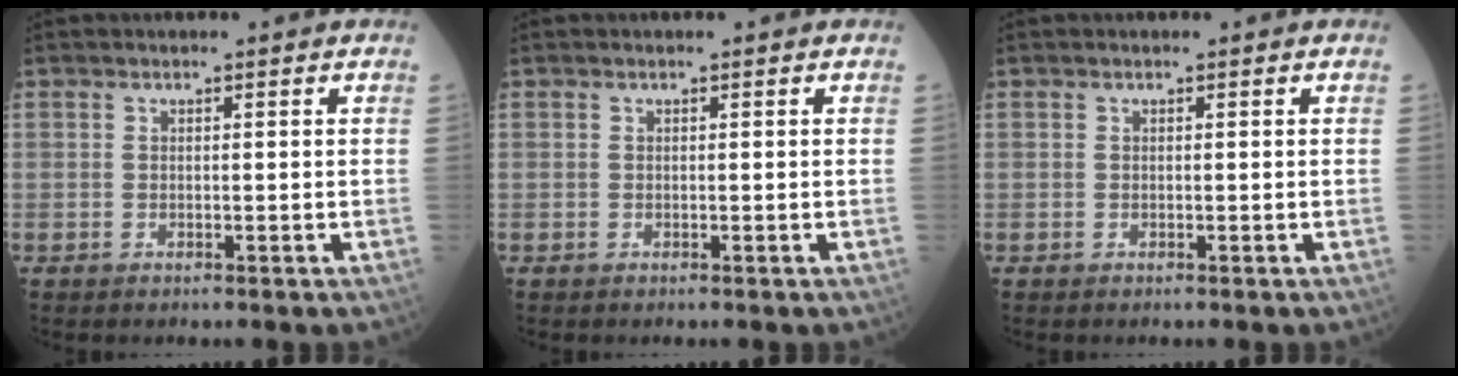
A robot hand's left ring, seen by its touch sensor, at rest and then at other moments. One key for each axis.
{"total": 0.0}
{"total": 0.0}